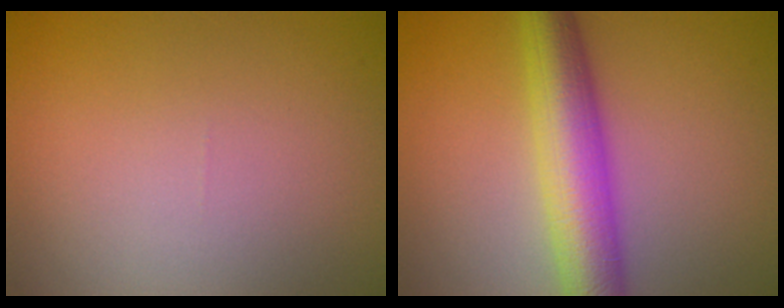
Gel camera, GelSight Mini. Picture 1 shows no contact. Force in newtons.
{"total": 7.6, "press": 7.6, "slide": 0.1}